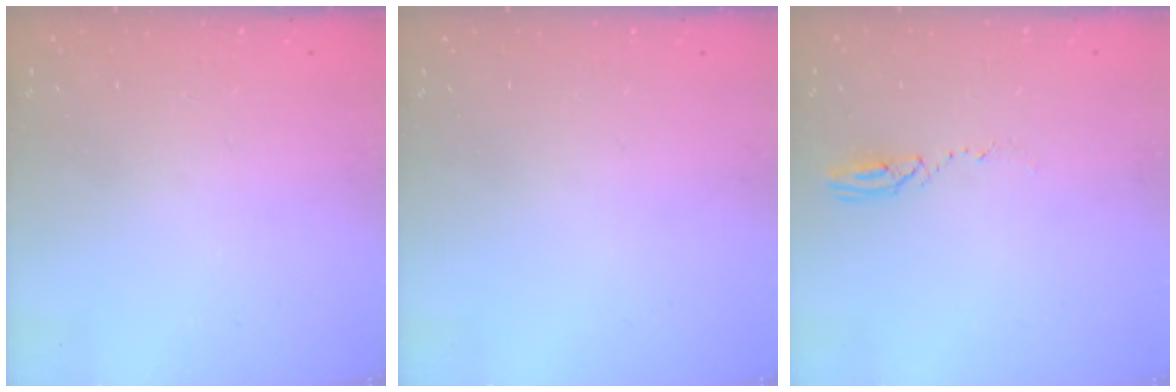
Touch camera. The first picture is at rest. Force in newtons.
{"total": 0.0}
{"total": 4.1, "press": 4.1, "slide": 0.4}